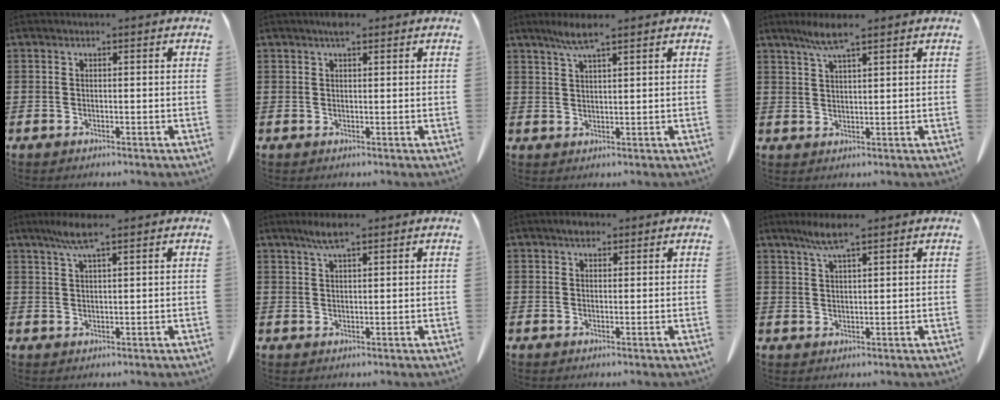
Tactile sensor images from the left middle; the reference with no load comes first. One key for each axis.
{"total": 1.9, "fx": 1.3, "fy": 0.6, "fz": 1.2, "tx": -0.028, "ty": 0.003, "tz": 0.023}
{"total": 3.9, "fx": 2.6, "fy": 0.4, "fz": 2.9, "tx": -0.063, "ty": 0.003, "tz": 0.046}
{"total": 4.7, "fx": 3.1, "fy": 0.4, "fz": 3.5, "tx": -0.076, "ty": 0.002, "tz": 0.055}
{"total": 4.4, "fx": 2.7, "fy": 0.5, "fz": 3.4, "tx": -0.074, "ty": 0.005, "tz": 0.047}
{"total": 3.4, "fx": 2.2, "fy": 0.6, "fz": 2.5, "tx": -0.052, "ty": 0.004, "tz": 0.038}
{"total": 2.0, "fx": 1.4, "fy": 1.1, "fz": 1.0, "tx": -0.015, "ty": 0.002, "tz": 0.023}
{"total": 4.2, "fx": 2.8, "fy": 0.3, "fz": 3.1, "tx": -0.069, "ty": 0.004, "tz": 0.049}